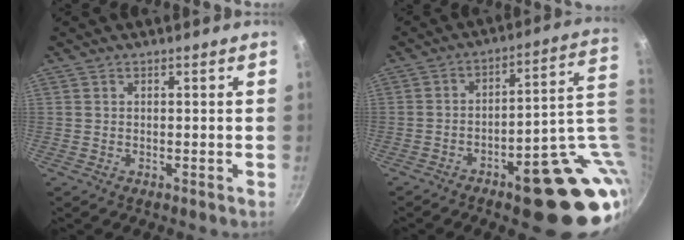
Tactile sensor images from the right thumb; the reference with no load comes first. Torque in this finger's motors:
{"motor_torque": [3.89, 1.12, 1.66, -1.11, 0.35]}